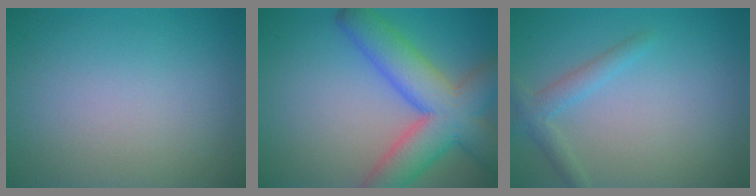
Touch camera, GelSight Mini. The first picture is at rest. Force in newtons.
{"total": 9.2, "press": 9.2, "slide": 0.5}
{"total": 2.1, "press": 2.1, "slide": 0.1}